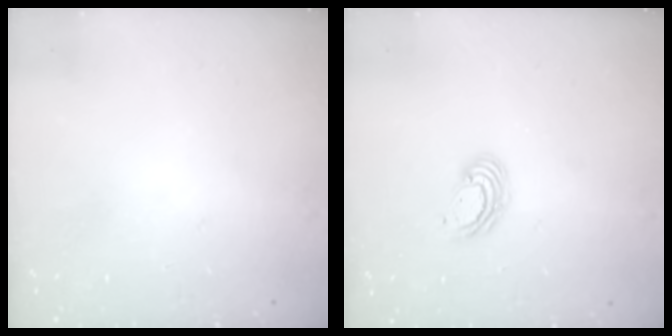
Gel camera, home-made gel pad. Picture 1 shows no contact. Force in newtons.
{"total": 4.9, "press": 4.8, "slide": 0.2}